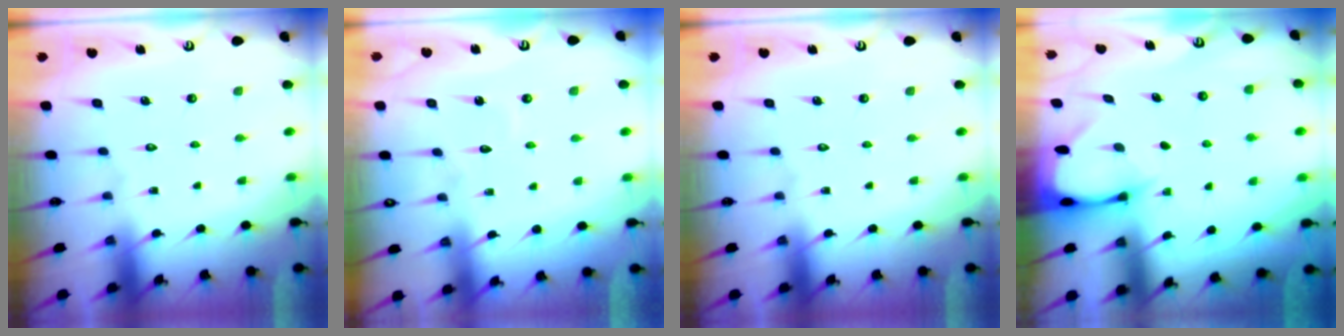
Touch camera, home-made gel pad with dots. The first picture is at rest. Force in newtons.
{"total": 2.5, "press": 2.5, "slide": 0.3}
{"total": 0.0}
{"total": 2.6, "press": 2.5, "slide": 0.3}